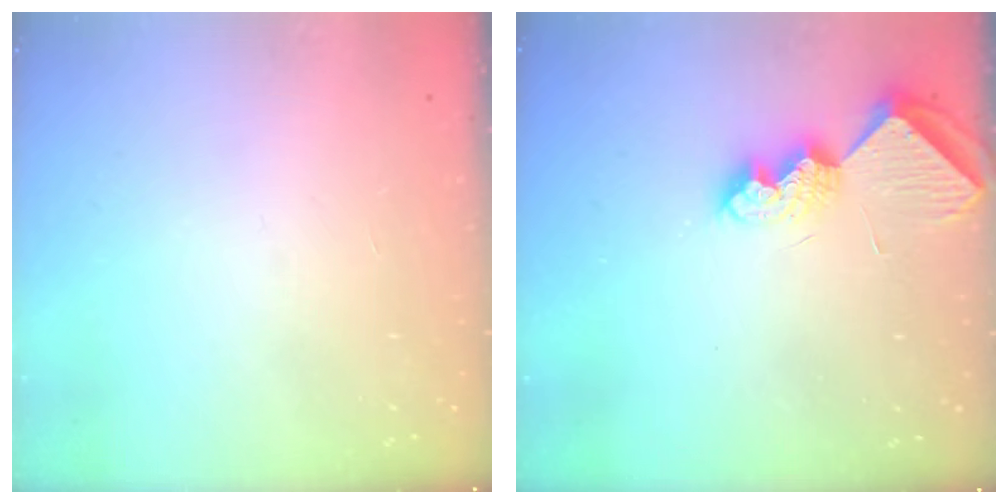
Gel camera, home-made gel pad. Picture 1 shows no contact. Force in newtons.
{"total": 9.1, "press": 9.1, "slide": 0.2}